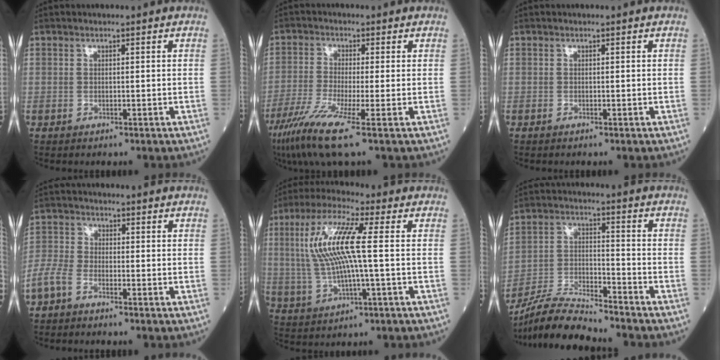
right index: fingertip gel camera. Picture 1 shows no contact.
{"total": 8.4, "force": [-4.6, -0.4, 7.0], "torque": [-0.141, -0.029, -0.087]}
{"total": 0.0}
{"total": 4.0, "force": [-2.8, 1.8, 2.2], "torque": [-0.058, 0.001, -0.065]}
{"total": 11.4, "force": [1.4, 1.4, 11.2], "torque": [-0.241, 0.019, 0.025]}
{"total": 9.7, "force": [-9.4, -0.3, 2.4], "torque": [-0.048, -0.007, -0.175]}